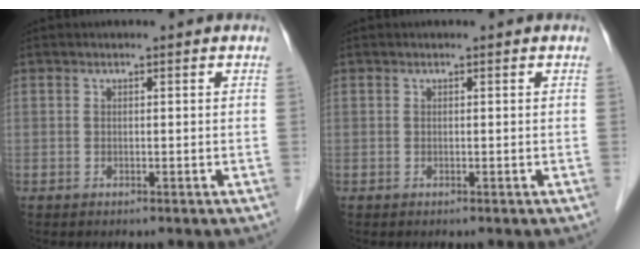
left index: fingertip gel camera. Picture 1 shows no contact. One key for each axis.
{"total": 0.0}